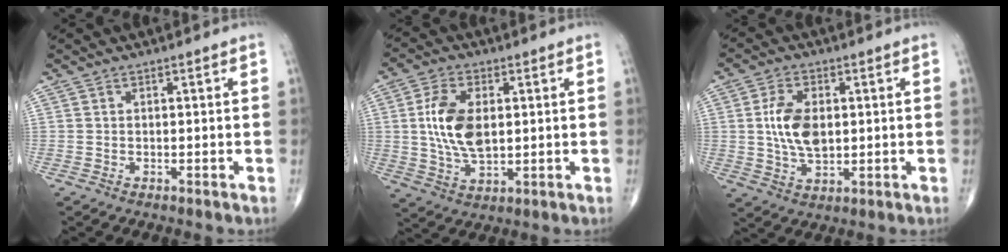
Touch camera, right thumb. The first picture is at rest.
{"total": 10.9, "force": [1.3, 5.9, 9.0], "torque": [-0.175, -0.007, 0.028]}
{"total": 8.9, "force": [0.9, 5.2, 7.2], "torque": [-0.133, -0.006, 0.020]}